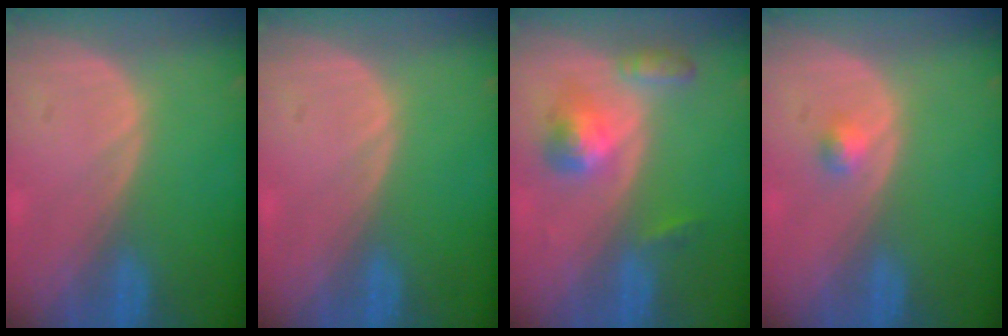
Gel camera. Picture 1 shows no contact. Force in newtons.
{"total": 0.0}
{"total": 5.6, "press": 5.1, "slide": 2.3}
{"total": 1.7, "press": 1.4, "slide": 0.8}